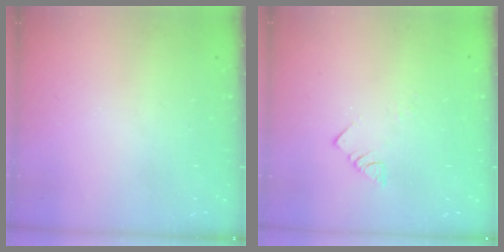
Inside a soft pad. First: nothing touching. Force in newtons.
{"total": 3.4, "press": 3.3, "slide": 0.4}